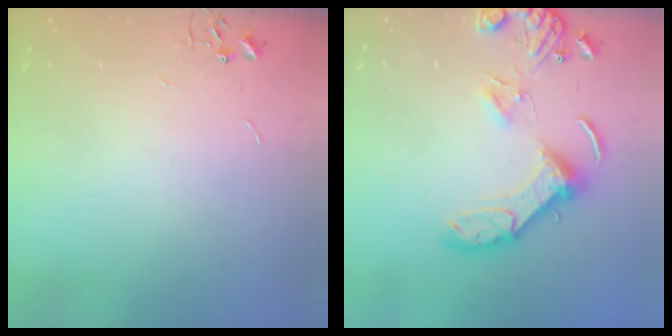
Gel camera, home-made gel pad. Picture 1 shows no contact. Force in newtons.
{"total": 15.3, "press": 15.1, "slide": 2.1}